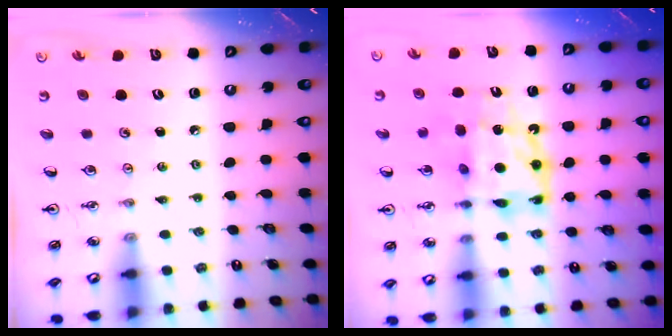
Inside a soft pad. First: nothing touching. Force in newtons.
{"total": 10.8, "press": 10.7, "slide": 0.9}